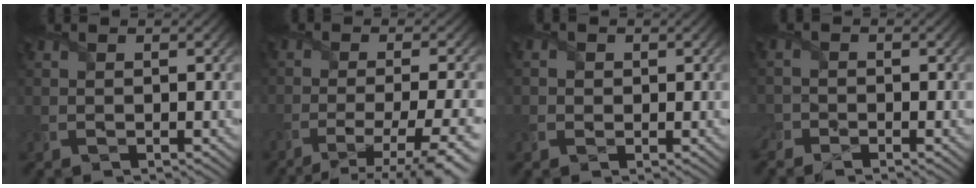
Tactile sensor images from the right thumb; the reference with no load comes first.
{"total": 8.8, "force": [-5.7, 1.4, 6.5], "torque": [-0.102, -0.008, -0.082]}
{"total": 1.2, "force": [0.0, 1.2, 0.1], "torque": [-0.010, 0.000, 0.001]}
{"total": 2.2, "force": [-2.0, 0.9, 0.4], "torque": [-0.011, -0.004, -0.042]}